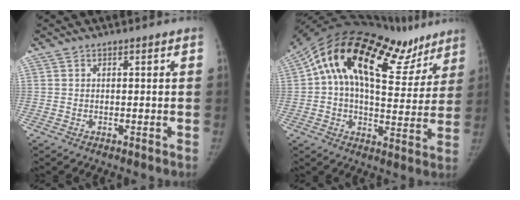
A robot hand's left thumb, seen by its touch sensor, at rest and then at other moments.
{"total": 26.9, "force": [15.3, 13.6, 17.4], "torque": [-0.255, 0.017, 0.233]}